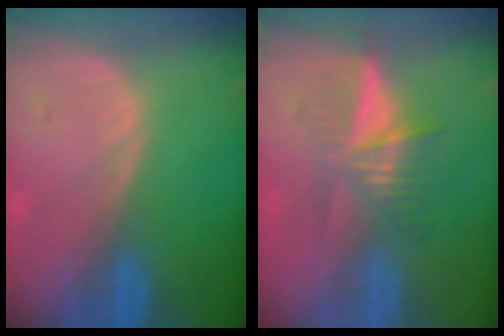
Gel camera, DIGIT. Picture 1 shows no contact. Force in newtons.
{"total": 6.2, "press": 5.4, "slide": 3.0}